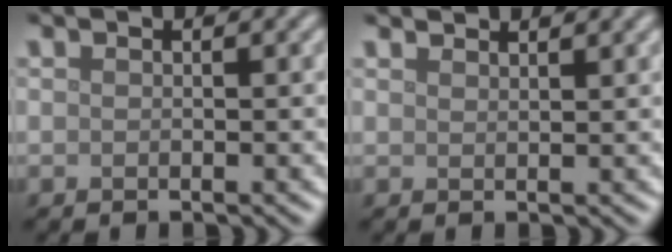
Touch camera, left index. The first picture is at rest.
{"total": 2.0, "force": [1.9, 0.2, 0.4], "torque": [-0.006, 0.002, 0.026]}